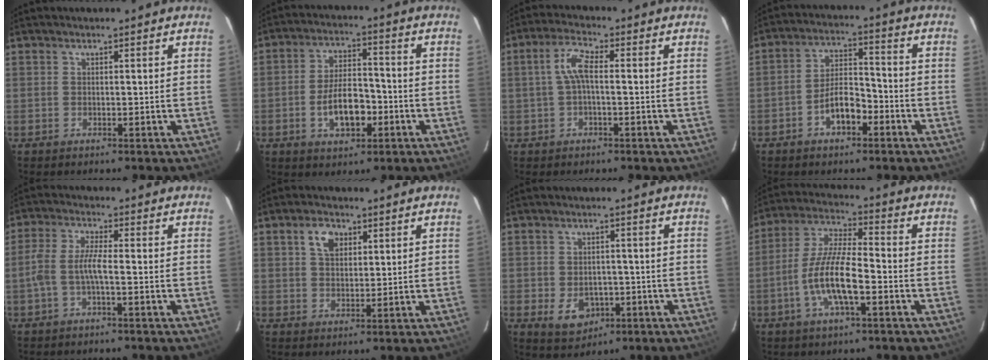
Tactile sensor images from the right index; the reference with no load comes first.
{"total": 9.2, "force": [-3.2, 4.7, 7.3], "torque": [-0.139, 0.012, -0.044]}
{"total": 4.9, "force": [-0.1, 1.4, 4.6], "torque": [-0.098, 0.014, -0.002]}
{"total": 7.2, "force": [-3.7, 3.5, 5.0], "torque": [-0.097, 0.020, -0.059]}
{"total": 4.7, "force": [-1.6, 0.8, 4.4], "torque": [-0.101, 0.009, -0.032]}
{"total": 5.0, "force": [2.2, 3.2, 3.1], "torque": [-0.053, 0.014, 0.040]}
{"total": 6.9, "force": [-2.4, 5.3, 3.7], "torque": [-0.085, -0.003, -0.021]}
{"total": 11.7, "force": [-4.1, 3.1, 10.6], "torque": [-0.220, 0.001, -0.077]}